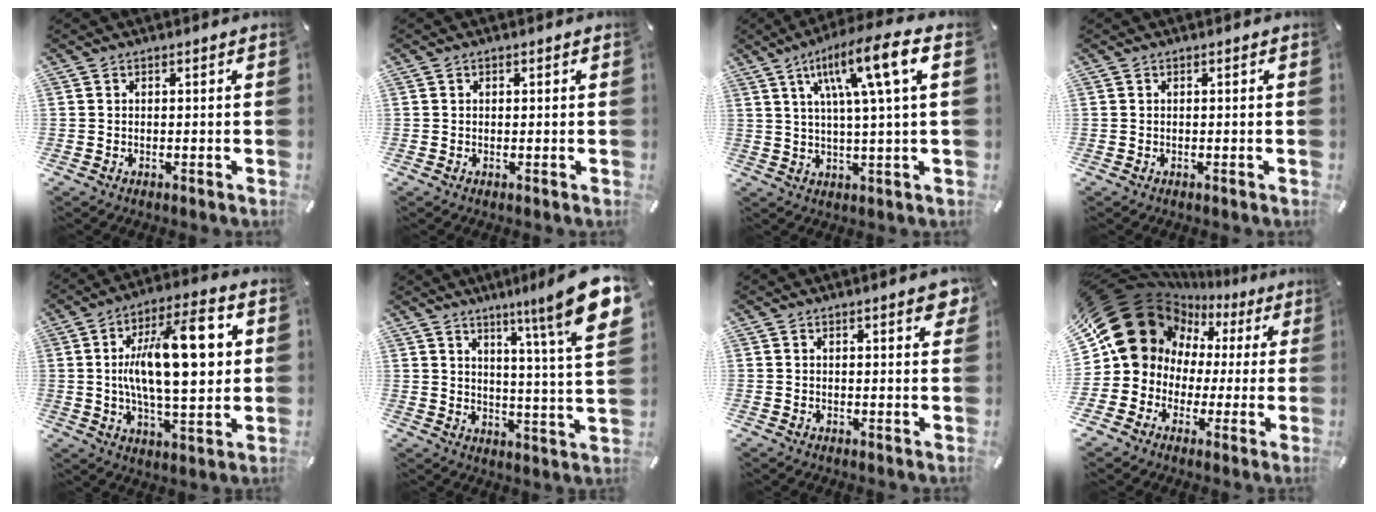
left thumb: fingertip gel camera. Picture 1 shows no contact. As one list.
[{"total": 0.6, "force": [0.1, 0.6, 0.1], "torque": [-0.002, 0.004, 0.000]}, {"total": 14.2, "force": [5.5, 1.5, 13.0], "torque": [-0.226, -0.013, 0.081]}, {"total": 0.0}, {"total": 21.2, "force": [4.1, 8.4, 19.0], "torque": [-0.331, -0.009, 0.053]}, {"total": 16.3, "force": [9.6, 1.4, 13.1], "torque": [-0.196, -0.071, 0.141]}, {"total": 3.4, "force": [2.0, 0.8, 2.6], "torque": [-0.039, -0.005, 0.031]}, {"total": 19.0, "force": [6.7, 15.9, 7.8], "torque": [-0.155, -0.059, 0.138]}]